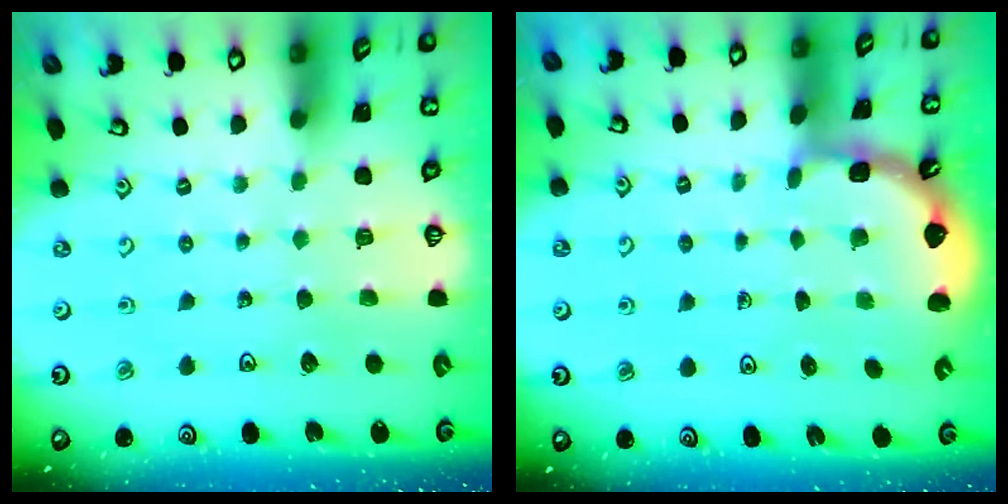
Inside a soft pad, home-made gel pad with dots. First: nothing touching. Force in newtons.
{"total": 2.0, "press": 2.0, "slide": 0.2}